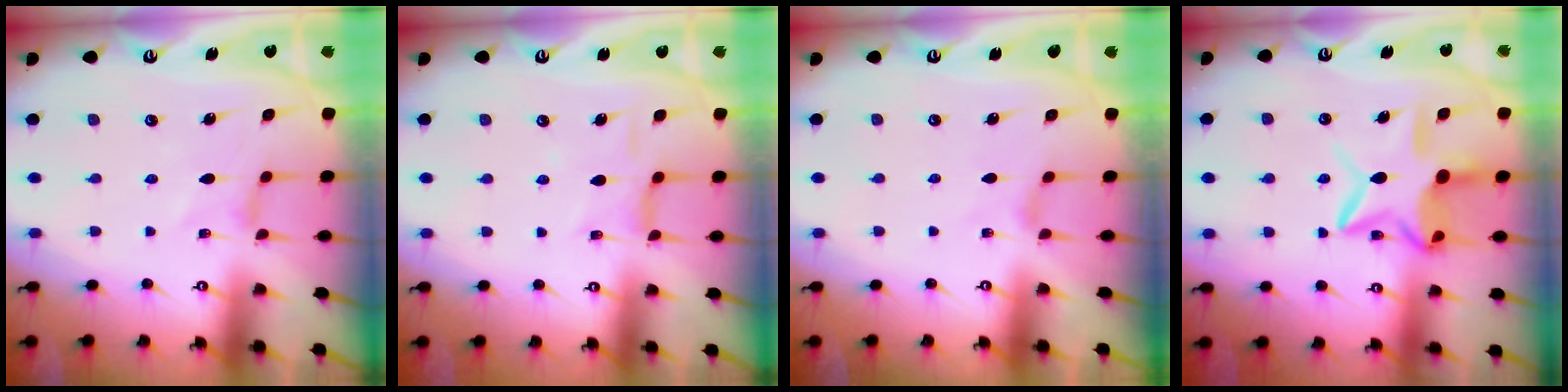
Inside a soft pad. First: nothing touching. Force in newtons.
{"total": 6.7, "press": 6.7, "slide": 0.5}
{"total": 0.0}
{"total": 12.4, "press": 12.3, "slide": 1.0}